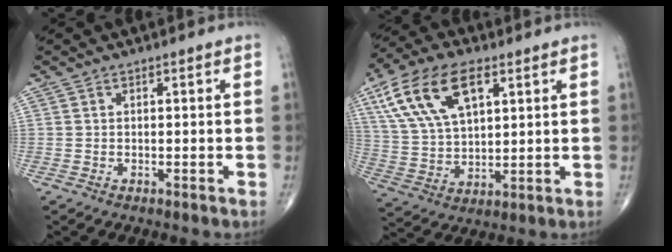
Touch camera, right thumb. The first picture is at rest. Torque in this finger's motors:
{"motor_torque": [-0.79, 1.53, 0.42, 0.15, 0.18]}